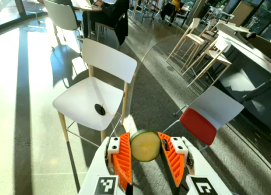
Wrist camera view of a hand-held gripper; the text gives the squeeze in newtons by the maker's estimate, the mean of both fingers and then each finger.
{"total": 9.1, "left": 9.1, "right": 9.2}